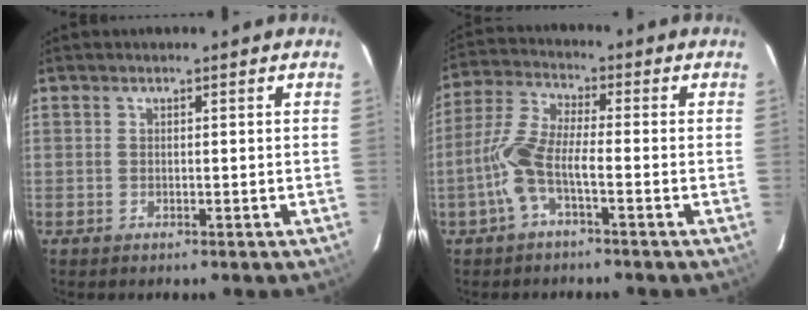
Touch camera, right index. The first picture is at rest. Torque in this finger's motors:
{"motor_torque": [0.98, -0.62, 0.69, 0.20]}